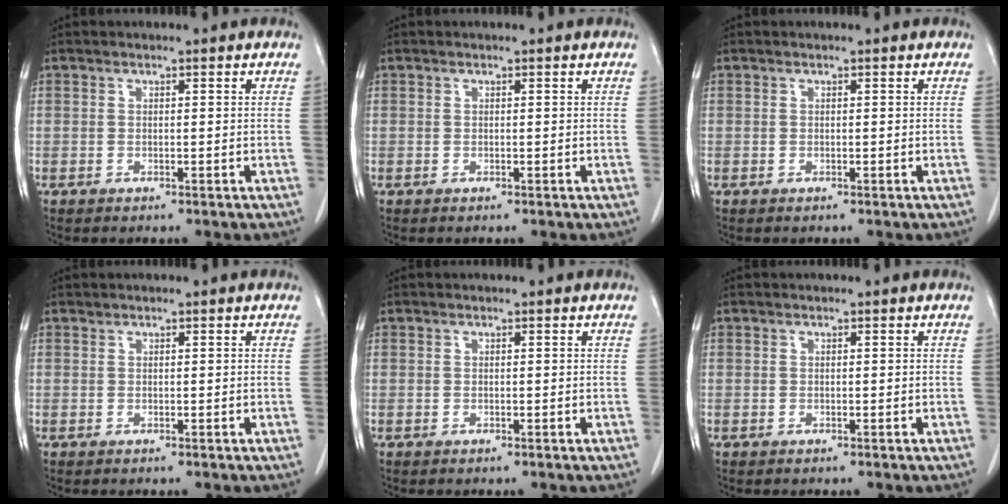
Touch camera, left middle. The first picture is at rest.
{"total": 0.0}
{"total": 0.0}
{"total": 0.0}
{"total": 0.0}
{"total": 0.0}